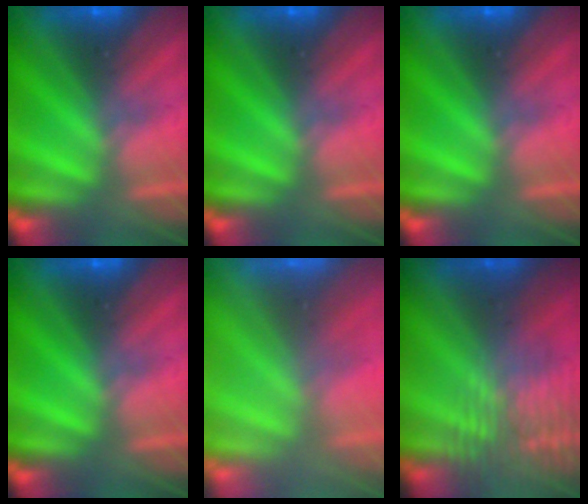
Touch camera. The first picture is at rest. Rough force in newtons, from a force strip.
{"total": 0.0}
{"total": 0.0}
{"total": 0.0}
{"total": 6.4}
{"total": 3.2}